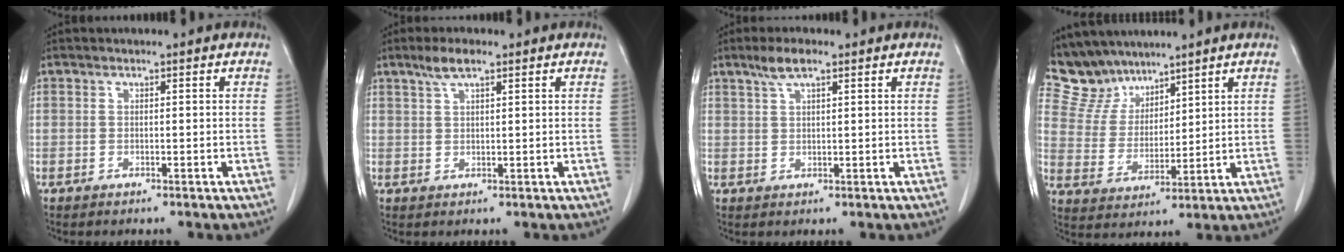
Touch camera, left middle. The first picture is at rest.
{"total": 3.2, "force": [2.2, 0.6, 2.3], "torque": [-0.050, 0.008, 0.045]}
{"total": 3.5, "force": [2.4, 0.7, 2.5], "torque": [-0.055, 0.008, 0.048]}
{"total": 7.9, "force": [7.1, 3.4, 0.2], "torque": [-0.017, 0.012, 0.156]}